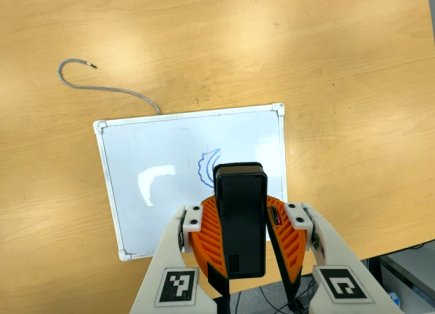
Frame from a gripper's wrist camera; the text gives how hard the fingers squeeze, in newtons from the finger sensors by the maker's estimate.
{"total": 10.6, "left": 10.1, "right": 11.1}